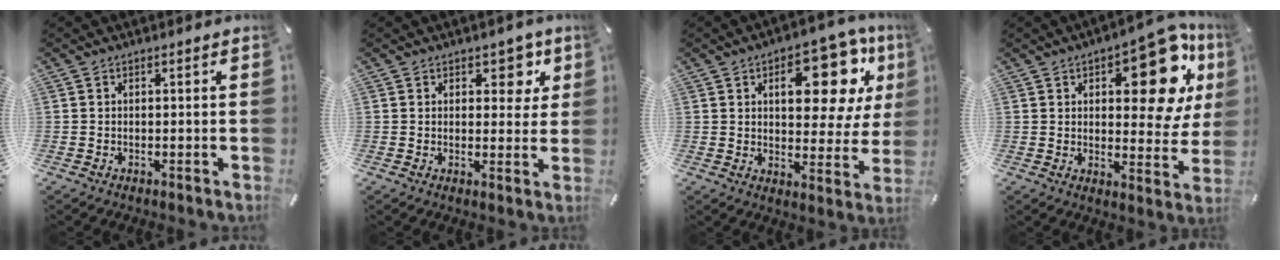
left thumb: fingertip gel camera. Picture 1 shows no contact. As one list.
[{"total": 5.9, "force": [3.0, 3.9, 3.3], "torque": [-0.020, -0.011, 0.042]}, {"total": 19.4, "force": [8.1, 10.2, 14.3], "torque": [-0.175, -0.044, 0.130]}, {"total": 20.0, "force": [8.7, 9.6, 15.3], "torque": [-0.176, -0.057, 0.135]}]